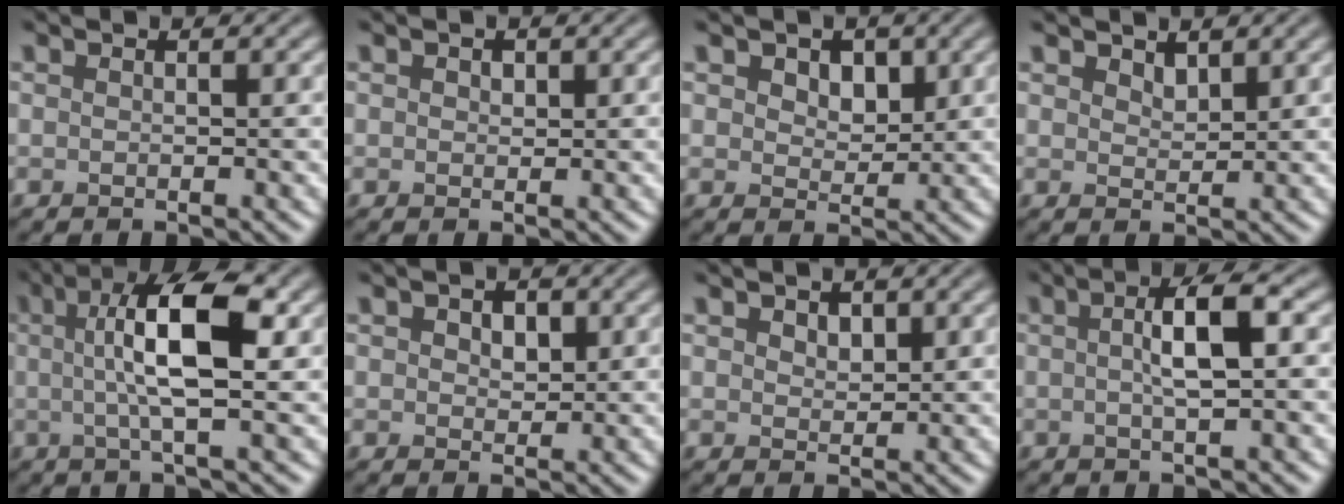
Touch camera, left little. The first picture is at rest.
{"total": 0.9, "force": [0.4, 0.7, 0.4], "torque": [-0.009, 0.001, 0.003]}
{"total": 2.7, "force": [1.1, 1.9, 1.6], "torque": [-0.037, -0.012, 0.014]}
{"total": 1.3, "force": [1.0, 0.6, 0.6], "torque": [-0.017, -0.002, 0.017]}
{"total": 7.4, "force": [0.9, 1.9, 7.1], "torque": [-0.119, 0.010, 0.008]}
{"total": 2.3, "force": [0.6, 1.7, 1.5], "torque": [-0.025, 0.002, 0.001]}
{"total": 1.4, "force": [0.6, 1.0, 0.8], "torque": [-0.019, -0.002, 0.009]}
{"total": 3.9, "force": [0.3, 0.8, 3.9], "torque": [-0.072, 0.012, -0.002]}